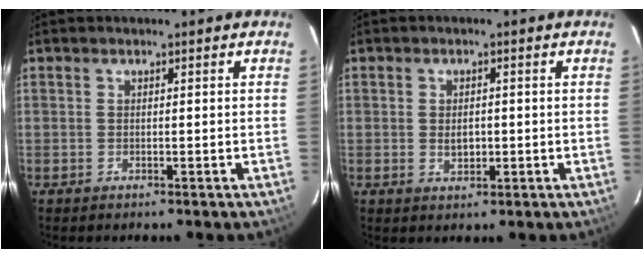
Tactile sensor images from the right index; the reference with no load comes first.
{"total": 2.9, "force": [-0.3, 1.8, 2.2], "torque": [-0.037, 0.000, -0.003]}